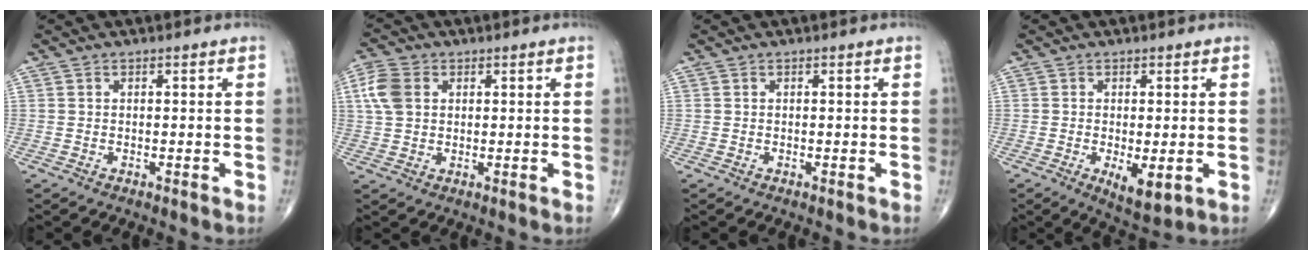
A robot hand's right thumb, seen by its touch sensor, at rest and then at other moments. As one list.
[{"total": 6.3, "force": [1.6, 4.5, 4.0], "torque": [-0.088, 0.008, 0.029]}, {"total": 0.0}, {"total": 5.7, "force": [-1.4, 2.2, 5.1], "torque": [-0.079, -0.018, -0.016]}]